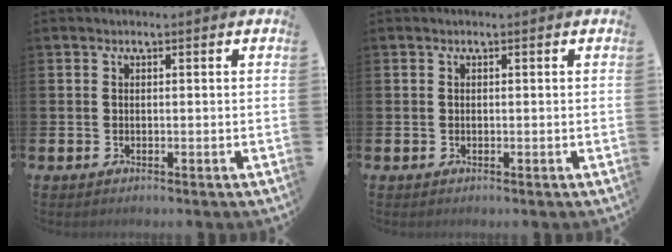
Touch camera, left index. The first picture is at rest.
{"total": 0.0}